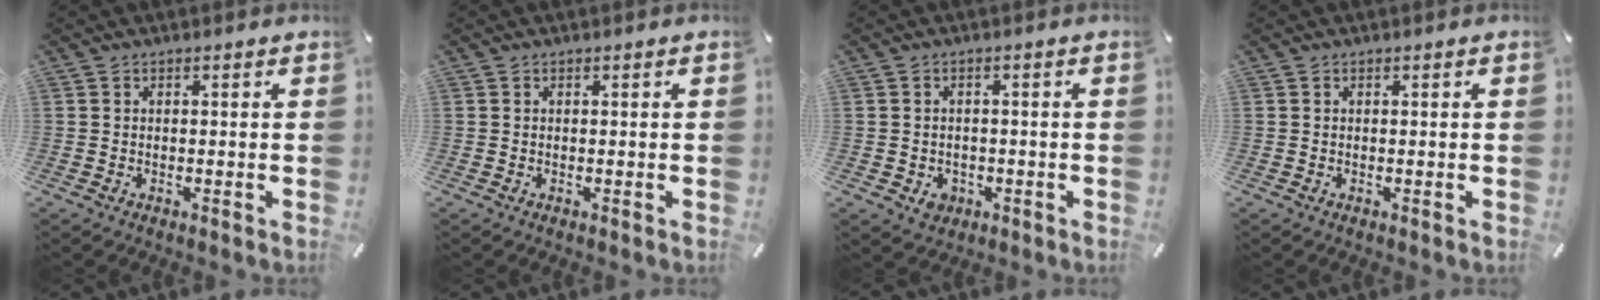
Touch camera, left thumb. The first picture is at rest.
{"total": 0.0}
{"total": 3.4, "force": [-1.2, 2.9, 1.4], "torque": [-0.007, -0.001, -0.023]}
{"total": 0.0}